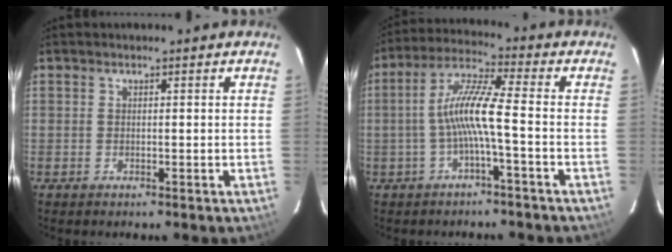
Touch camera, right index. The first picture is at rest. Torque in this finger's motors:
{"motor_torque": [1.40, -0.50, 0.92, 0.21]}